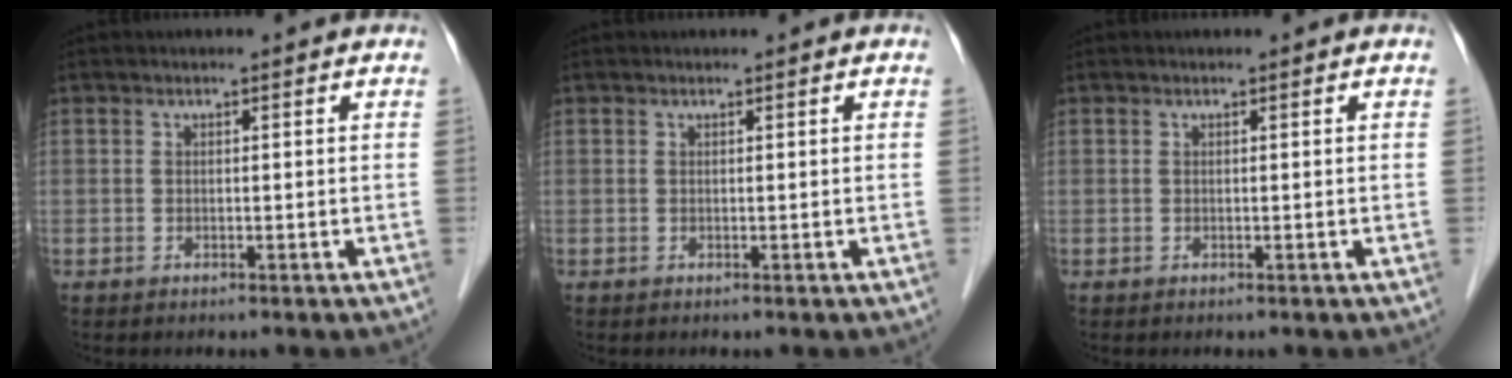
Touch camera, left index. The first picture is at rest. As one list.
[{"total": 0.0}, {"total": 0.0}]